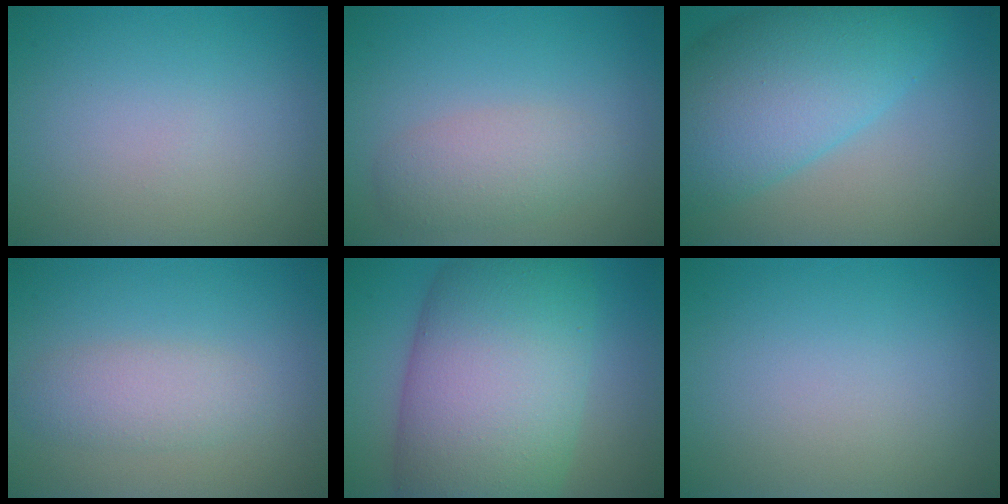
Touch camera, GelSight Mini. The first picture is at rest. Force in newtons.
{"total": 2.9, "press": 2.9, "slide": 0.1}
{"total": 10.3, "press": 10.3, "slide": 0.4}
{"total": 2.6, "press": 2.6, "slide": 0.1}
{"total": 15.9, "press": 15.9, "slide": 0.8}
{"total": 0.0}